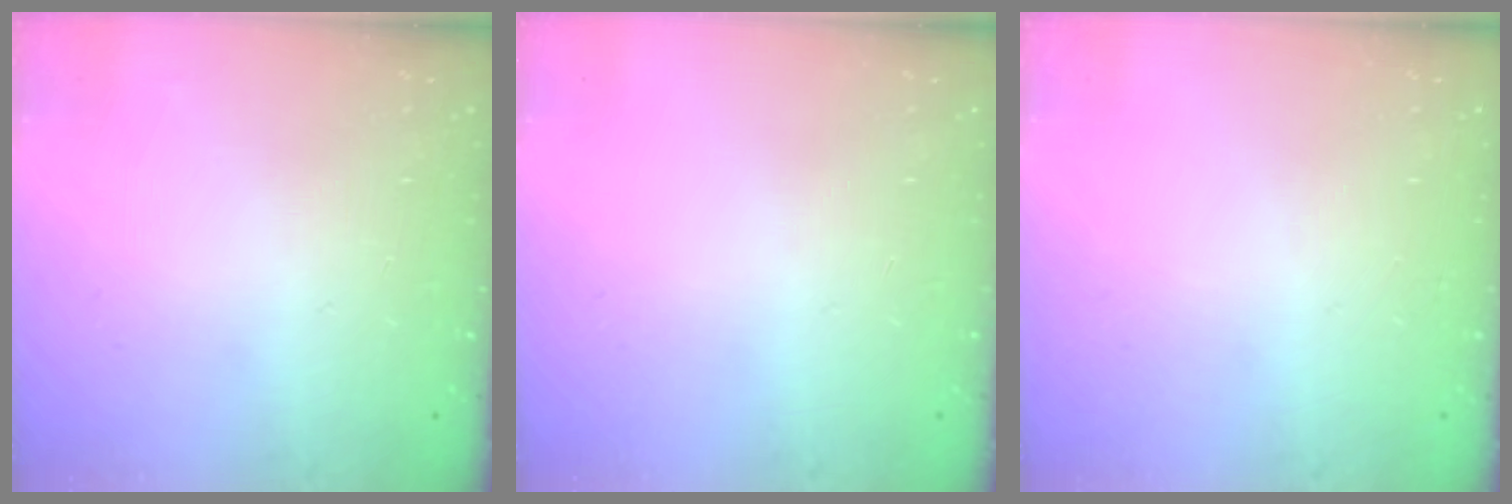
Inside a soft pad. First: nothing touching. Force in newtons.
{"total": 0.0}
{"total": 0.0}